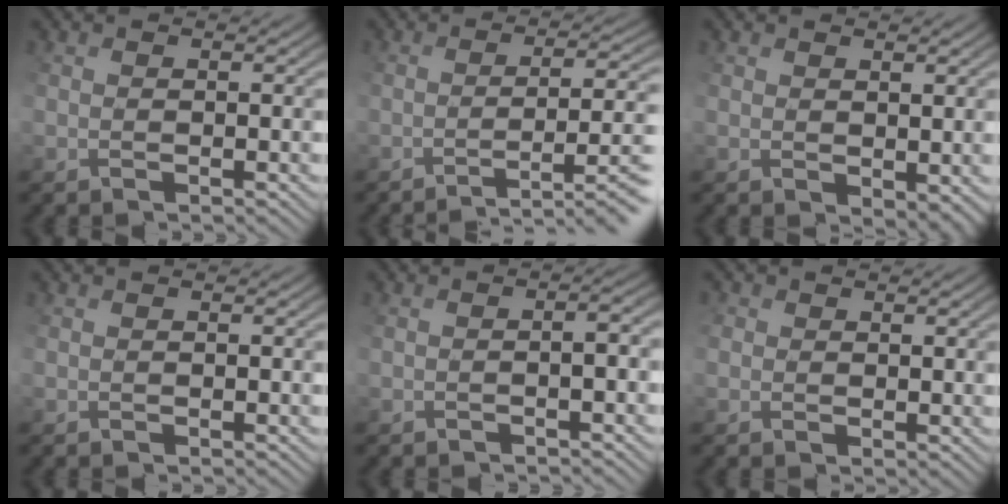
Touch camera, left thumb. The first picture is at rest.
{"total": 7.3, "force": [-4.7, 1.2, 5.4], "torque": [-0.064, 0.011, -0.060]}
{"total": 3.6, "force": [-0.4, 2.5, 2.5], "torque": [-0.055, -0.014, 0.000]}
{"total": 0.0}
{"total": 2.5, "force": [-1.4, 0.5, 2.0], "torque": [-0.002, 0.009, -0.003]}
{"total": 2.1, "force": [0.6, 1.9, 0.7], "torque": [-0.027, 0.003, 0.018]}